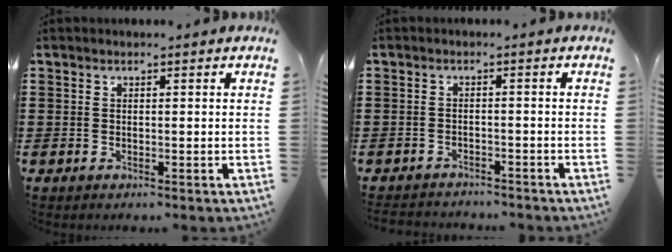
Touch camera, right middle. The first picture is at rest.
{"total": 2.1, "force": [-2.1, 0.2, -0.1], "torque": [-0.006, -0.001, -0.047]}